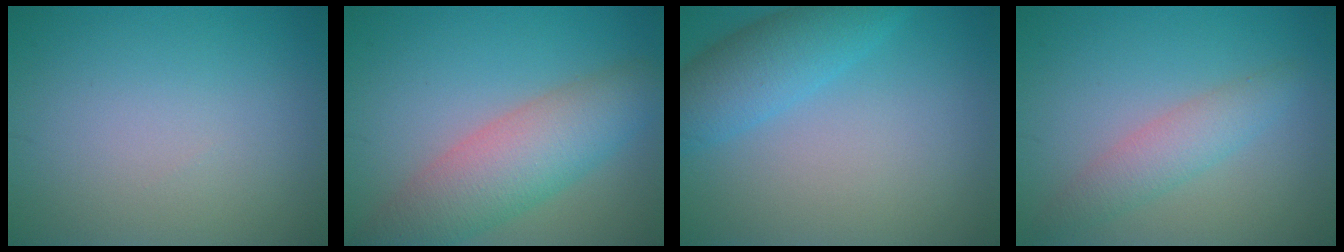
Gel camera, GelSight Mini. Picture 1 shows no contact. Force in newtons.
{"total": 7.0, "press": 6.9, "slide": 0.5}
{"total": 3.6, "press": 3.6, "slide": 0.1}
{"total": 2.9, "press": 2.9, "slide": 0.1}